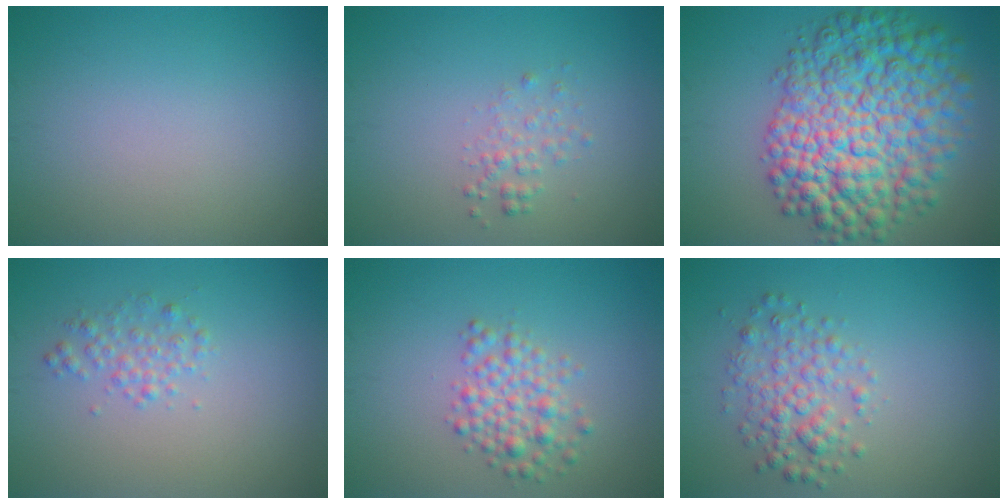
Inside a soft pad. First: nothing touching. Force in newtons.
{"total": 1.4, "press": 1.4, "slide": 0.1}
{"total": 12.2, "press": 12.2, "slide": 0.3}
{"total": 1.7, "press": 1.7, "slide": 0.0}
{"total": 3.2, "press": 3.2, "slide": 0.1}
{"total": 3.2, "press": 3.2, "slide": 0.1}